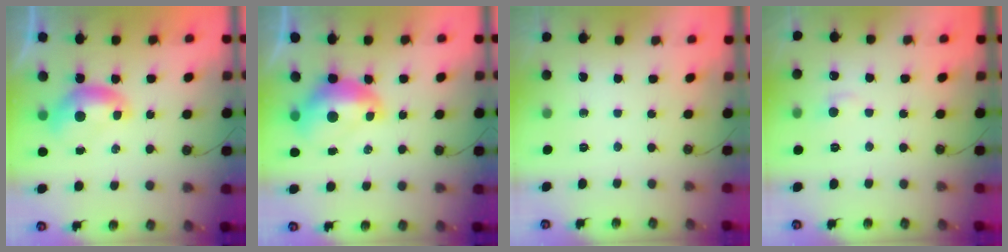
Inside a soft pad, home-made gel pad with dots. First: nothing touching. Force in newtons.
{"total": 2.6, "press": 2.5, "slide": 0.7}
{"total": 0.0}
{"total": 1.3, "press": 1.2, "slide": 0.5}